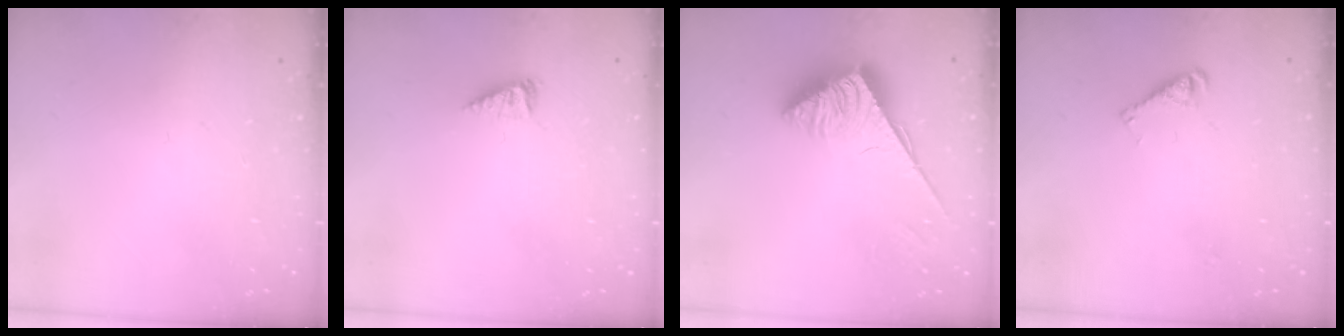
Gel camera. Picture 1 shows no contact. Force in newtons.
{"total": 2.5, "press": 2.5, "slide": 0.3}
{"total": 3.7, "press": 3.7, "slide": 0.5}
{"total": 4.2, "press": 4.2, "slide": 0.4}